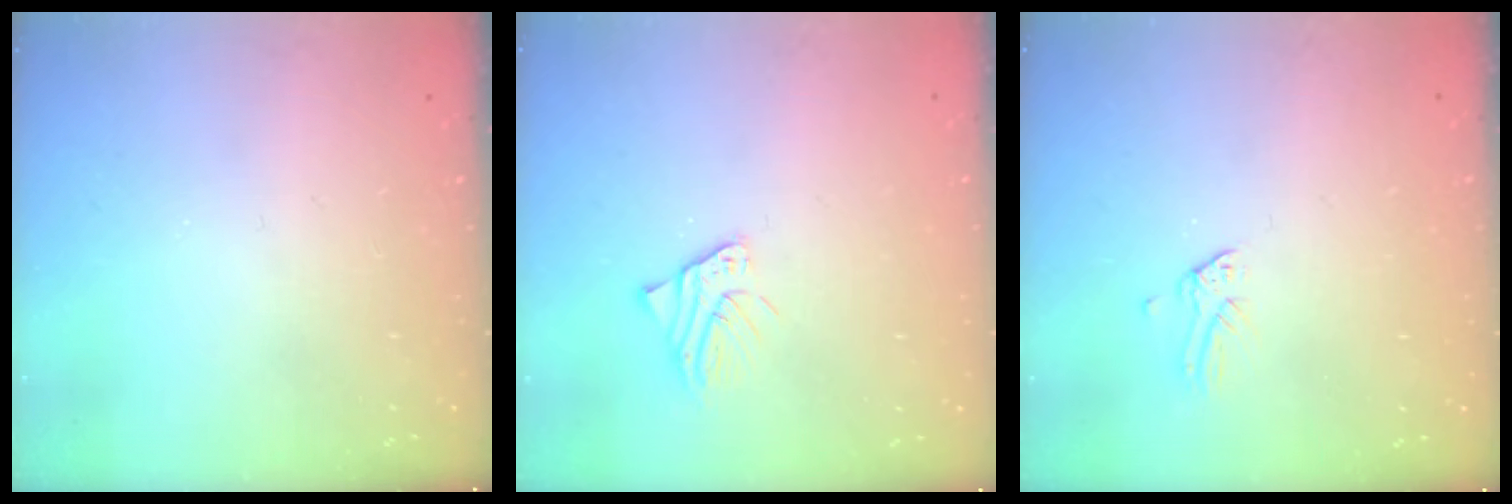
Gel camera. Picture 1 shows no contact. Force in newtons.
{"total": 2.8, "press": 2.8, "slide": 0.2}
{"total": 0.0}